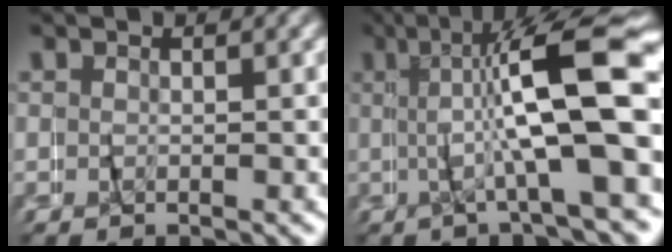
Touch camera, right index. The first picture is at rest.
{"total": 8.8, "force": [0.7, 1.0, 8.7], "torque": [-0.134, 0.033, 0.008]}